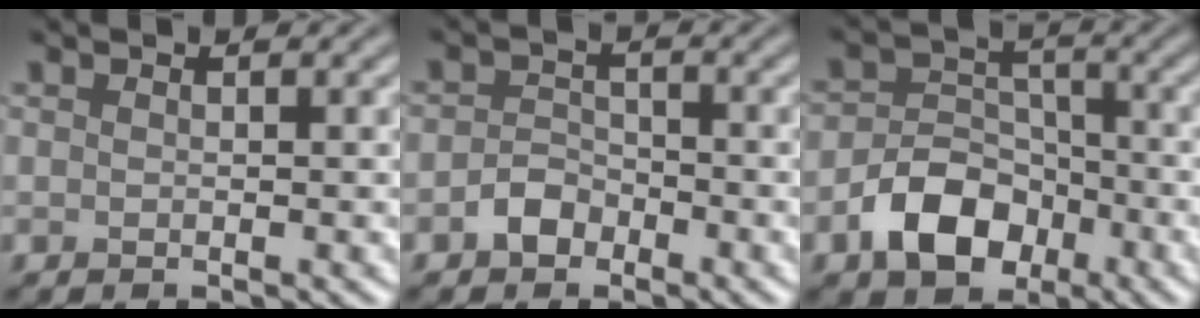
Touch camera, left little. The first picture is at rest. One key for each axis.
{"total": 2.1, "fx": -1.4, "fy": 1.4, "fz": 0.7, "tx": -0.011, "ty": 0.008, "tz": -0.029}
{"total": 5.8, "fx": -3.1, "fy": 4.0, "fz": 3.0, "tx": -0.047, "ty": -0.002, "tz": -0.059}